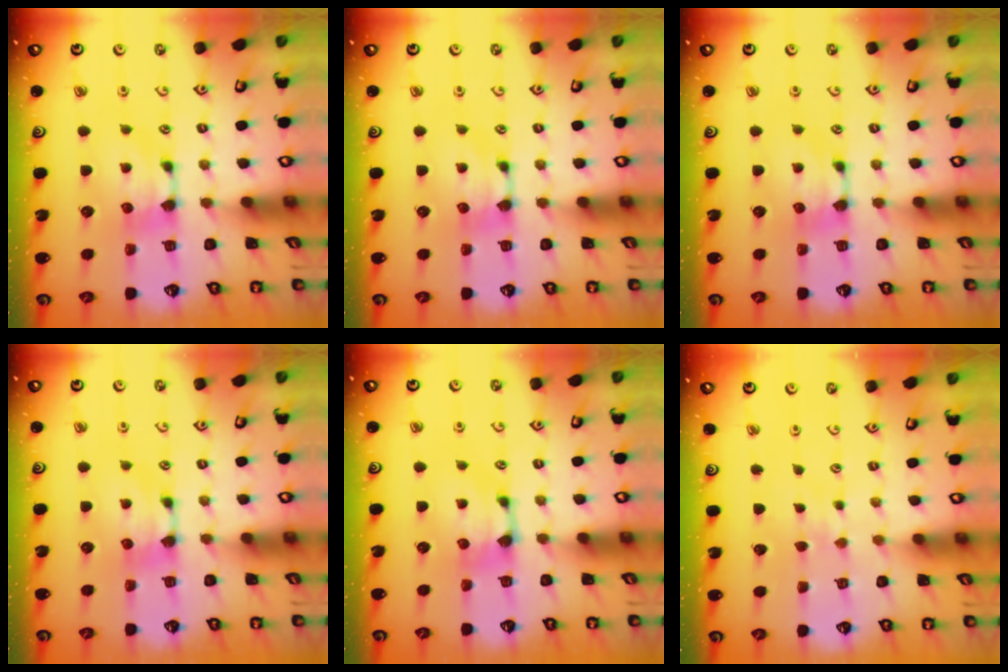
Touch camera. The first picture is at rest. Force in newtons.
{"total": 0.0}
{"total": 0.0}
{"total": 0.0}
{"total": 0.7, "press": 0.1, "slide": 0.7}
{"total": 3.7, "press": 3.6, "slide": 0.5}